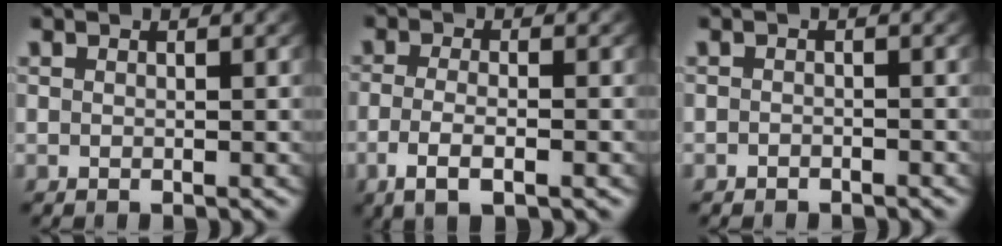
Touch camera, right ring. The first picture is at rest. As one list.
[{"total": 3.4, "force": [-1.6, 0.9, 2.9], "torque": [-0.066, -0.014, -0.020]}, {"total": 0.9, "force": [-0.9, 0.2, 0.0], "torque": [-0.004, -0.011, -0.008]}]